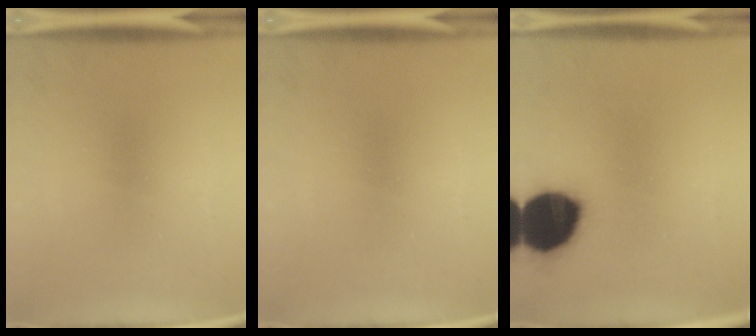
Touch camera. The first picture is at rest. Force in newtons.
{"total": 0.0}
{"total": 18.2}